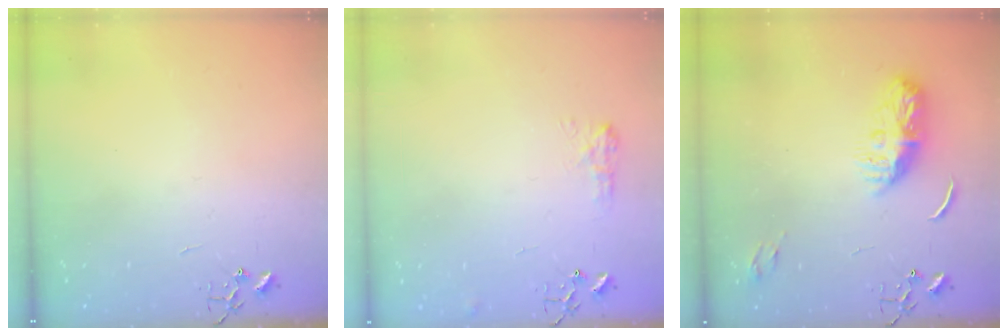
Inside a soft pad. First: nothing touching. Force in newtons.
{"total": 8.0, "press": 7.9, "slide": 0.7}
{"total": 9.4, "press": 9.4, "slide": 0.4}